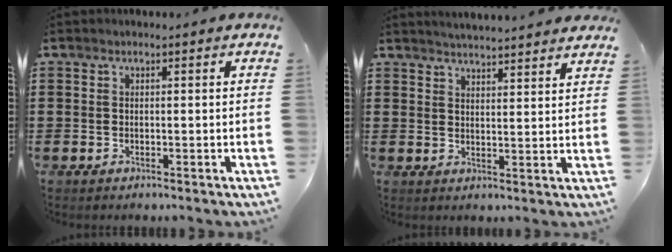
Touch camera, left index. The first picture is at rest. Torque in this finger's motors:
{"motor_torque": [1.09, -0.84, 0.11, 0.05]}